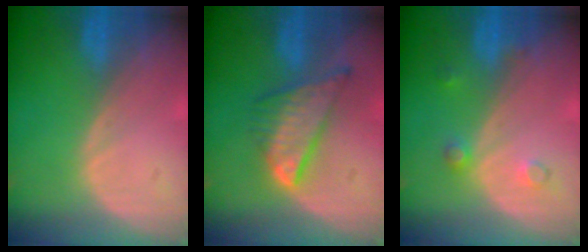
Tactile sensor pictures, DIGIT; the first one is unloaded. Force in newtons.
{"total": 8.1, "press": 6.8, "slide": 4.3}
{"total": 2.3, "press": 2.3, "slide": 0.2}